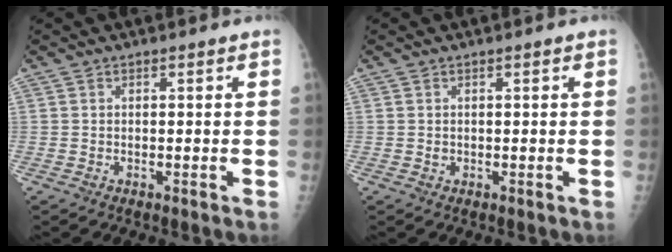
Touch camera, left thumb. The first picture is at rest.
{"total": 0.6, "force": [0.1, 0.4, 0.3], "torque": [0.000, 0.000, 0.004]}